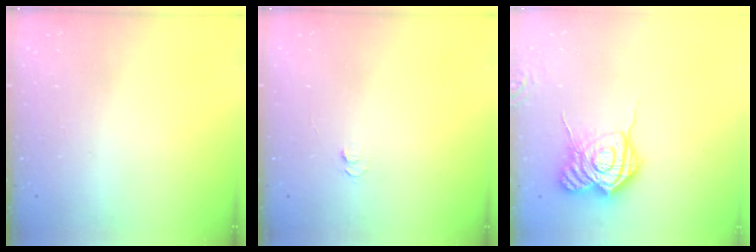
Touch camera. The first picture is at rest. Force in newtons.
{"total": 4.2, "press": 4.1, "slide": 0.5}
{"total": 15.5, "press": 15.5, "slide": 1.1}